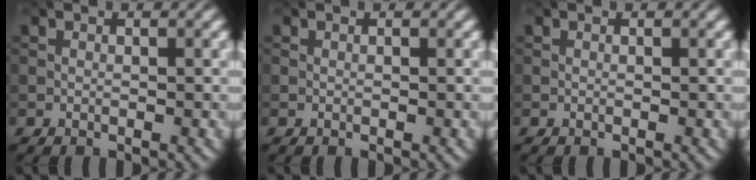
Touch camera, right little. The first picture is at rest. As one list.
[{"total": 0.0}, {"total": 0.0}]